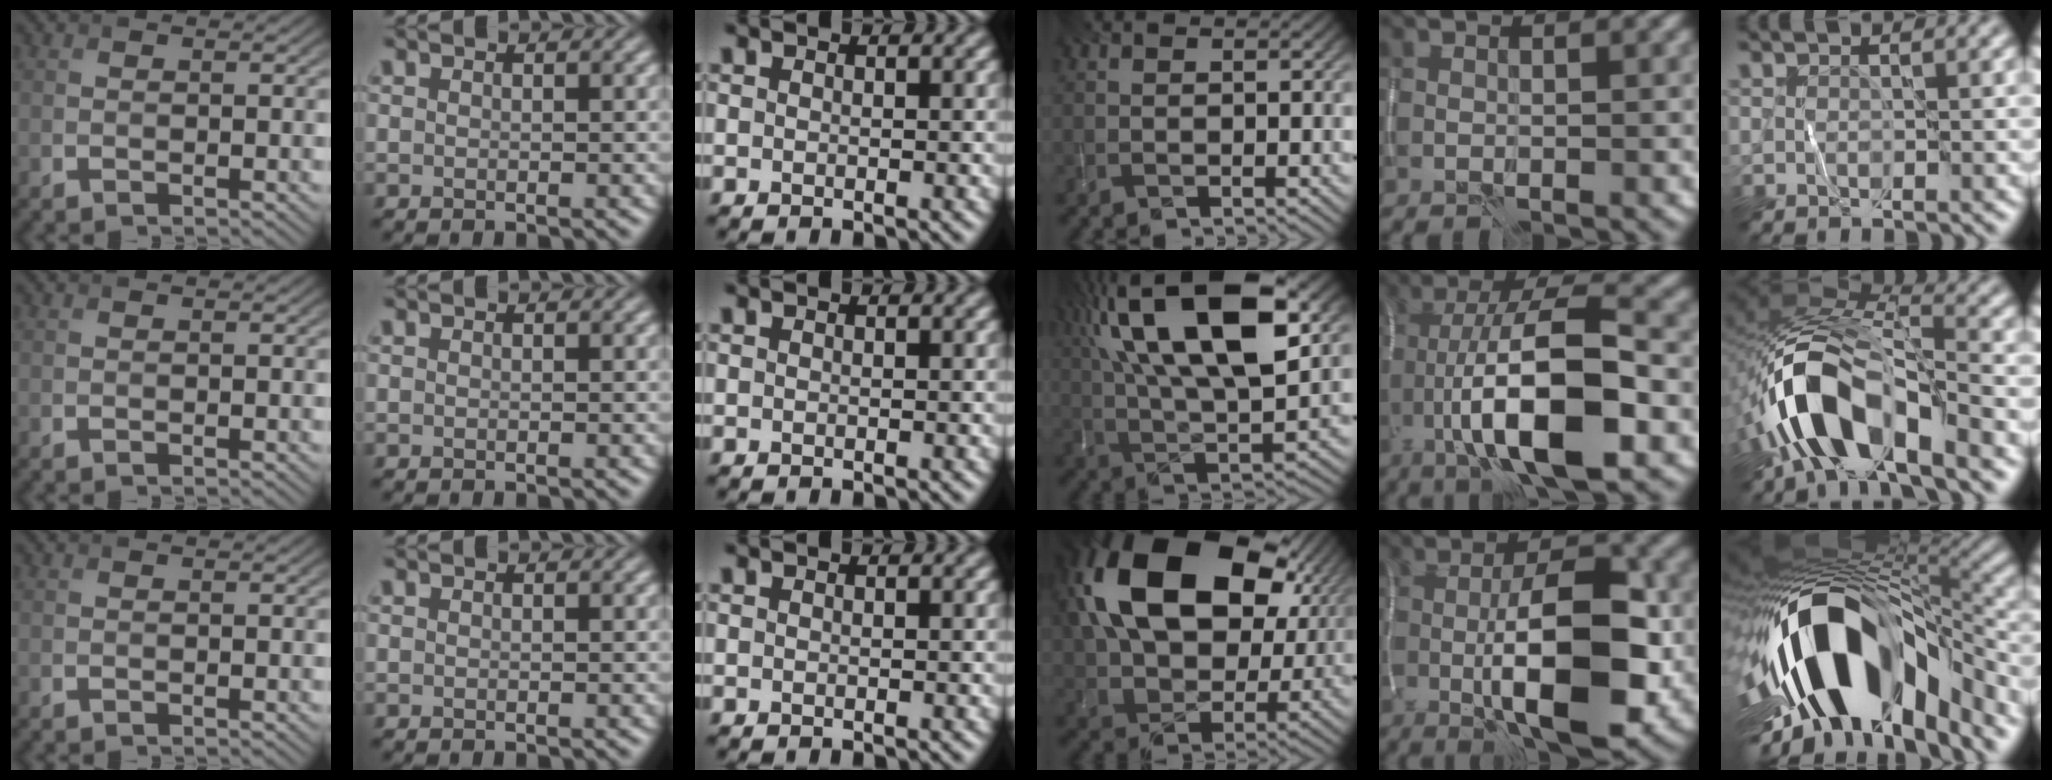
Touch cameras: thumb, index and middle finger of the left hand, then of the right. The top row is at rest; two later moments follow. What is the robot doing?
{"motion": "wipe", "object": "whiteboard"}